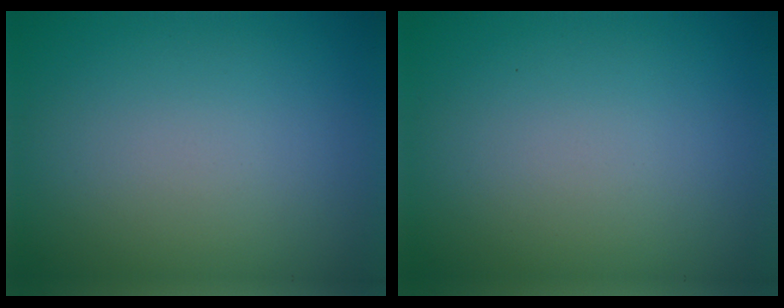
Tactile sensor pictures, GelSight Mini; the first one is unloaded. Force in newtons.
{"total": 0.0}